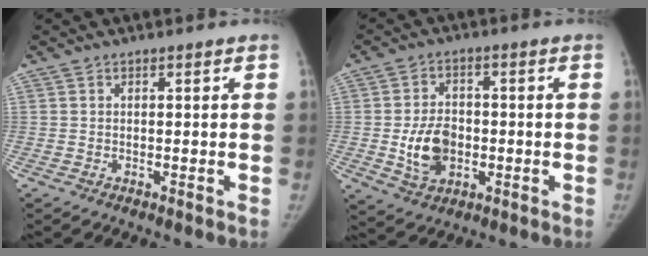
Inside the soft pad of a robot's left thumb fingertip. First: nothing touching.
{"total": 8.9, "force": [-1.4, 6.3, 6.1], "torque": [-0.091, 0.004, -0.020]}